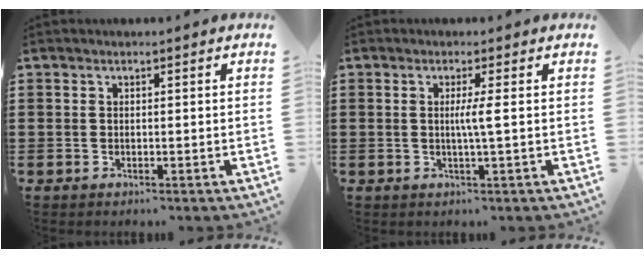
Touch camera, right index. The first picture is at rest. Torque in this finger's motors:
{"motor_torque": [0.51, 0.00, 0.05, 0.07]}